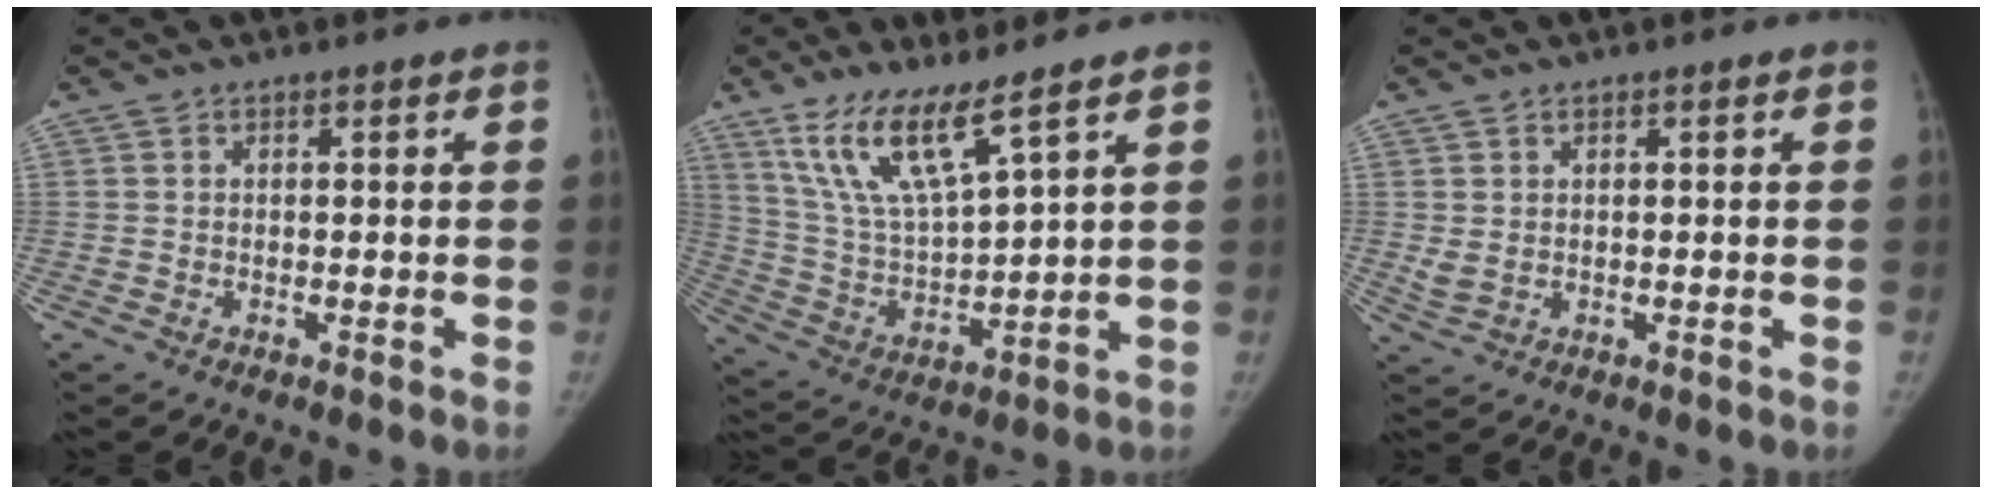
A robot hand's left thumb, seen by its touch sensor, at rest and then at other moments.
{"total": 12.6, "force": [8.4, 2.3, 9.1], "torque": [-0.172, -0.045, 0.180]}
{"total": 2.0, "force": [0.2, 1.3, 1.5], "torque": [-0.034, 0.000, 0.010]}